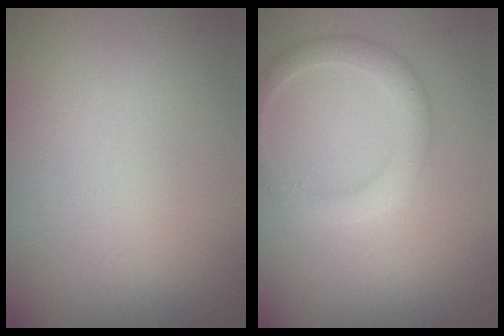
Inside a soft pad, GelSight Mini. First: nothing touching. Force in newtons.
{"total": 2.7, "press": 2.7, "slide": 0.2}